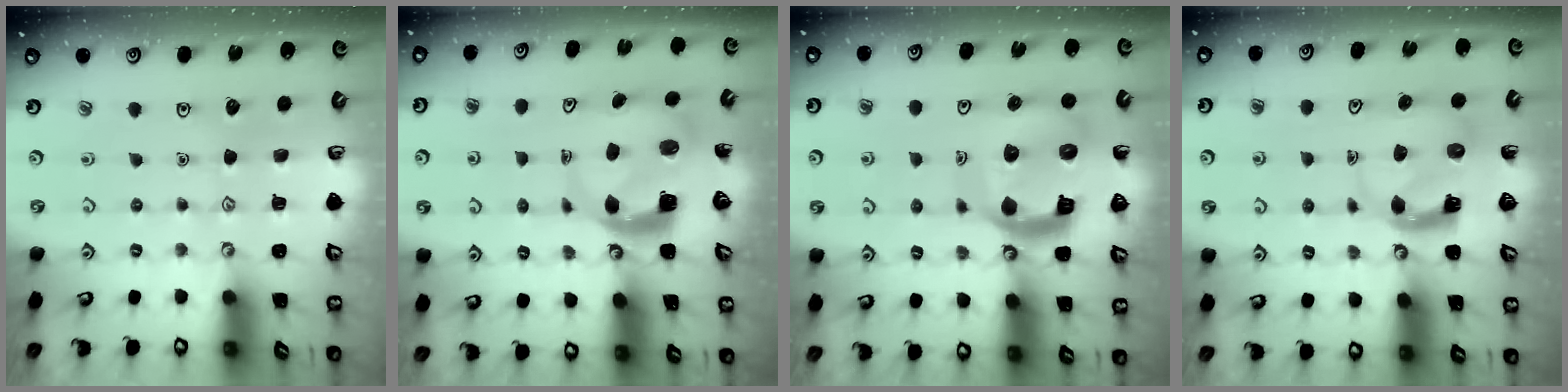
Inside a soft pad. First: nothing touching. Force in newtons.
{"total": 5.7, "press": 5.7, "slide": 0.8}
{"total": 14.7, "press": 14.6, "slide": 1.7}
{"total": 4.2, "press": 4.2, "slide": 0.3}